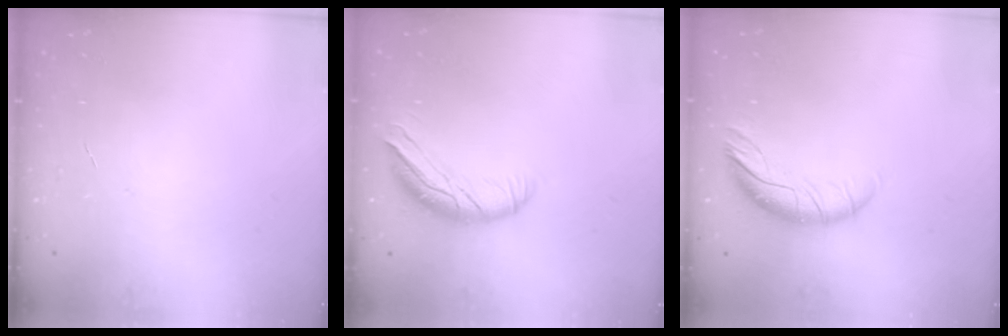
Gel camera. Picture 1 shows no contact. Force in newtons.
{"total": 9.8, "press": 9.5, "slide": 2.3}
{"total": 10.2, "press": 10.1, "slide": 0.9}